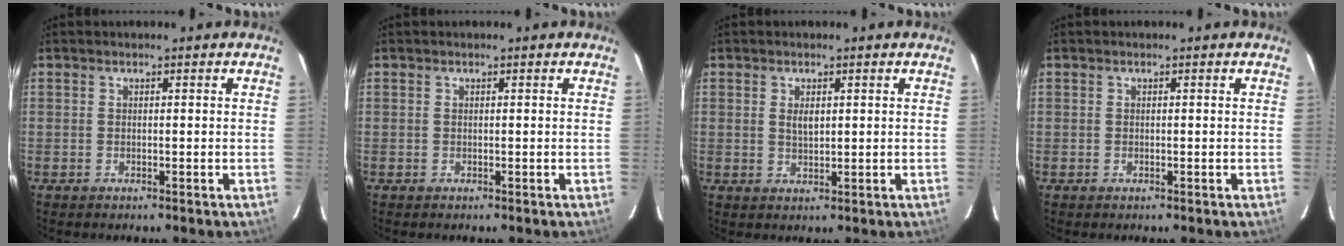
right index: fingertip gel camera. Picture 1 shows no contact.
{"total": 0.0}
{"total": 2.3, "force": [0.7, 1.1, 1.9], "torque": [-0.033, 0.000, 0.014]}
{"total": 0.0}